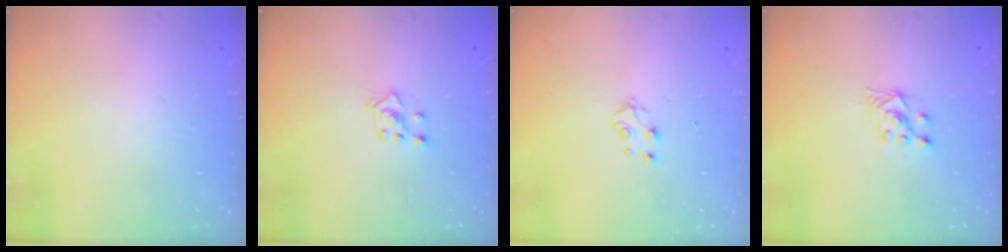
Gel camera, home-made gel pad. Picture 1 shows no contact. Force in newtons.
{"total": 3.2, "press": 3.1, "slide": 0.9}
{"total": 4.4, "press": 4.4, "slide": 0.7}
{"total": 3.5, "press": 3.0, "slide": 1.7}